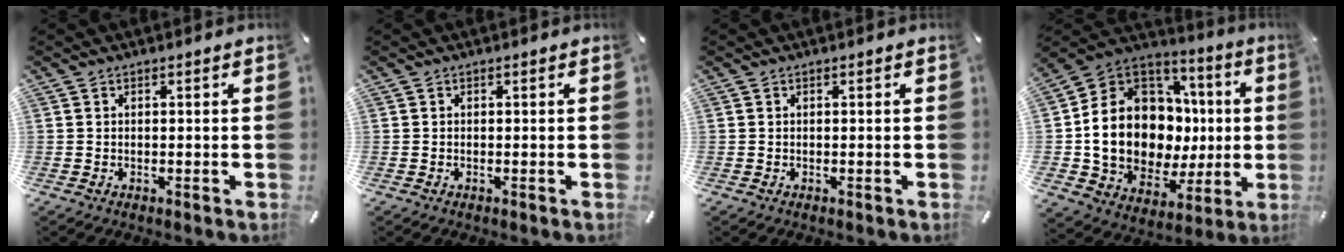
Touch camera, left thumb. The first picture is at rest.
{"total": 0.0}
{"total": 0.0}
{"total": 18.2, "force": [-0.1, 14.7, 10.6], "torque": [-0.223, -0.027, 0.017]}